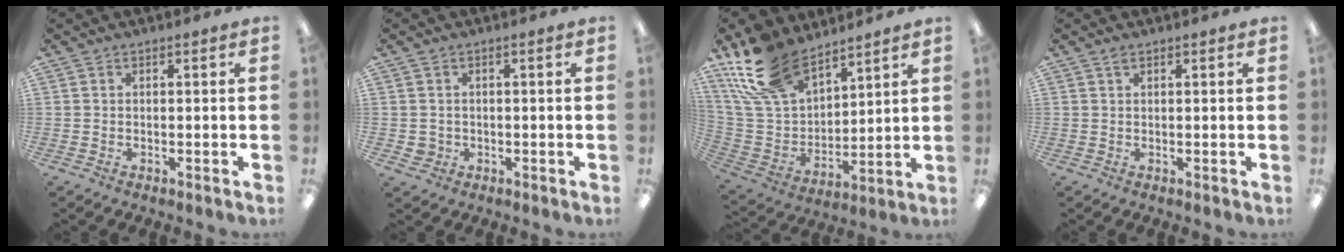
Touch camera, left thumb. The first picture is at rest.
{"total": 2.2, "force": [0.1, 2.2, 0.5], "torque": [-0.010, 0.003, 0.001]}
{"total": 19.1, "force": [13.8, 9.8, 8.8], "torque": [-0.195, -0.062, 0.262]}
{"total": 1.0, "force": [0.7, 0.3, 0.6], "torque": [-0.015, 0.003, 0.012]}